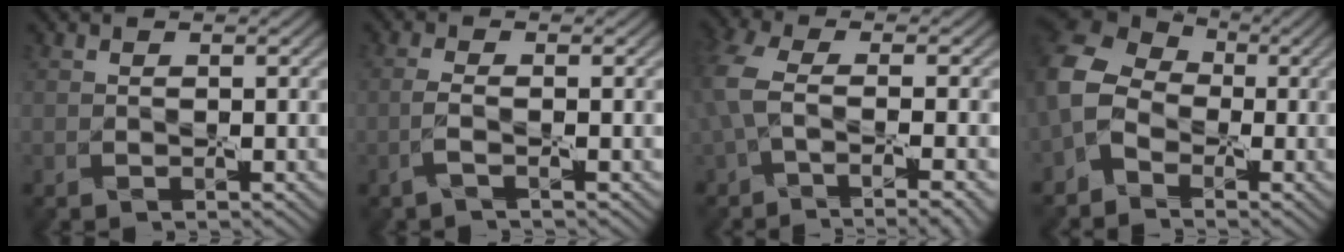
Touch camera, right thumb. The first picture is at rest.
{"total": 1.3, "force": [-0.7, -0.8, 0.7], "torque": [-0.019, 0.013, -0.022]}
{"total": 6.8, "force": [-2.2, 2.1, 6.1], "torque": [-0.155, -0.004, -0.043]}
{"total": 6.7, "force": [-2.1, 5.3, 3.6], "torque": [-0.104, -0.004, -0.060]}